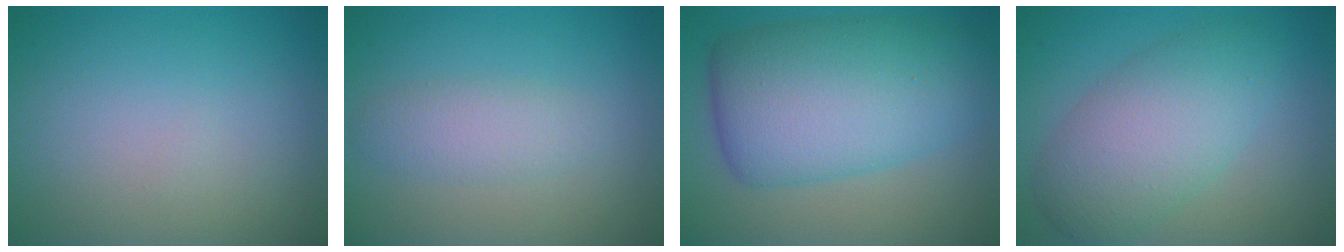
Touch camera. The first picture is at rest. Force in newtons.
{"total": 2.2, "press": 2.2, "slide": 0.0}
{"total": 10.5, "press": 10.5, "slide": 0.2}
{"total": 6.4, "press": 6.4, "slide": 0.2}